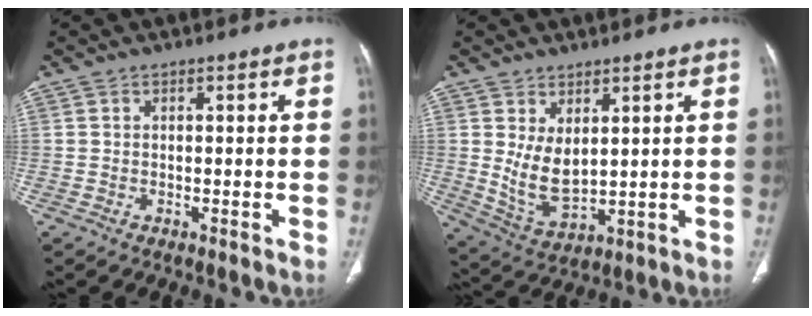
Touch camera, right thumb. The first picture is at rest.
{"total": 7.6, "force": [2.1, 4.1, 6.1], "torque": [-0.108, -0.026, 0.058]}